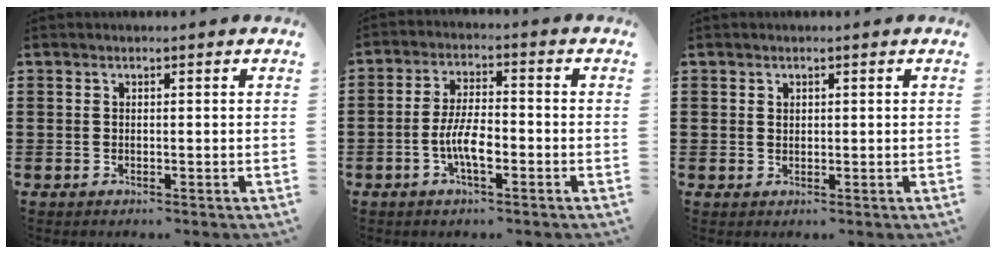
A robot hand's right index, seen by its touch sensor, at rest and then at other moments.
{"total": 6.2, "force": [-2.1, 1.5, 5.6], "torque": [-0.116, -0.003, -0.042]}
{"total": 0.7, "force": [0.7, 0.0, 0.1], "torque": [0.001, 0.002, 0.015]}